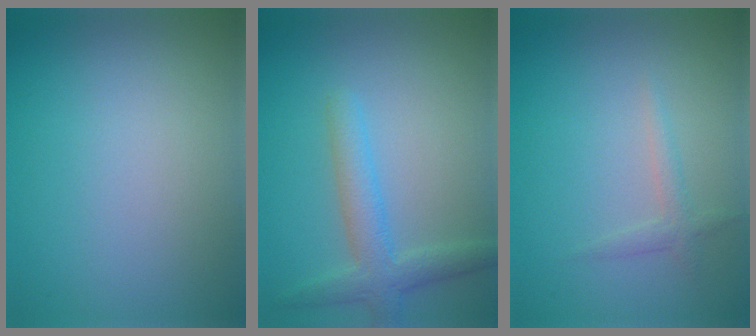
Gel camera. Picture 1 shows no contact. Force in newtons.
{"total": 3.4, "press": 3.4, "slide": 0.3}
{"total": 1.3, "press": 1.3, "slide": 0.0}